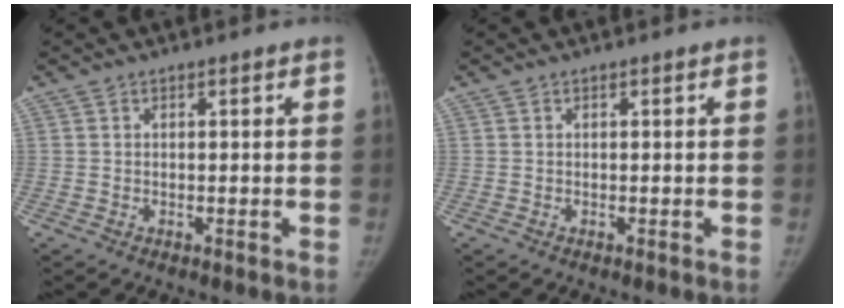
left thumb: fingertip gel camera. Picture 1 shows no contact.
{"total": 0.0}